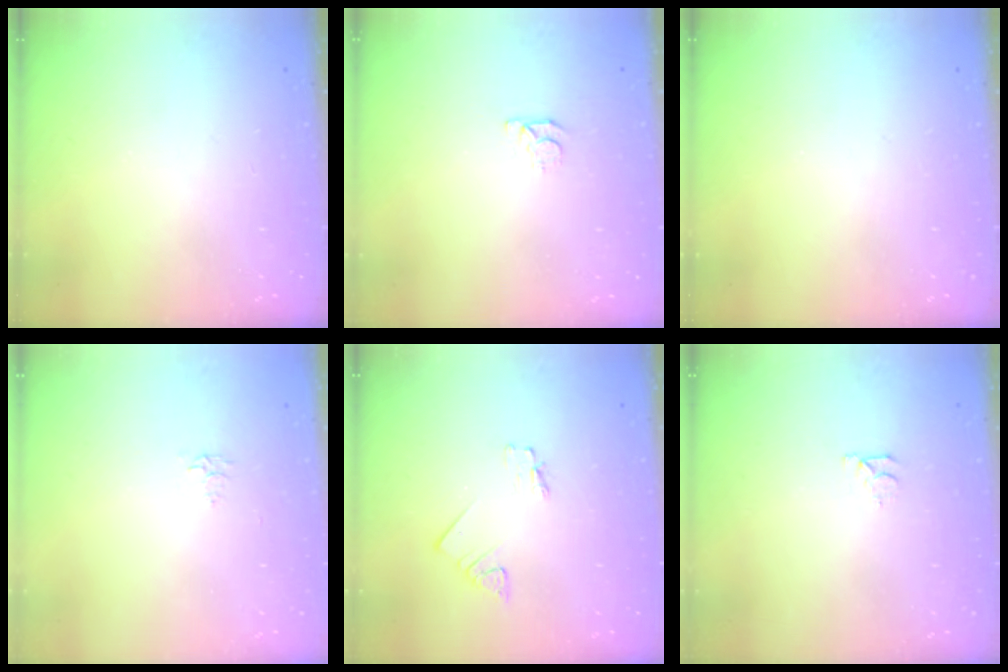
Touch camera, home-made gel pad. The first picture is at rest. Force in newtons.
{"total": 3.5, "press": 3.5, "slide": 0.4}
{"total": 0.0}
{"total": 3.7, "press": 3.7, "slide": 0.4}
{"total": 2.1, "press": 2.1, "slide": 0.2}
{"total": 3.1, "press": 3.1, "slide": 0.3}